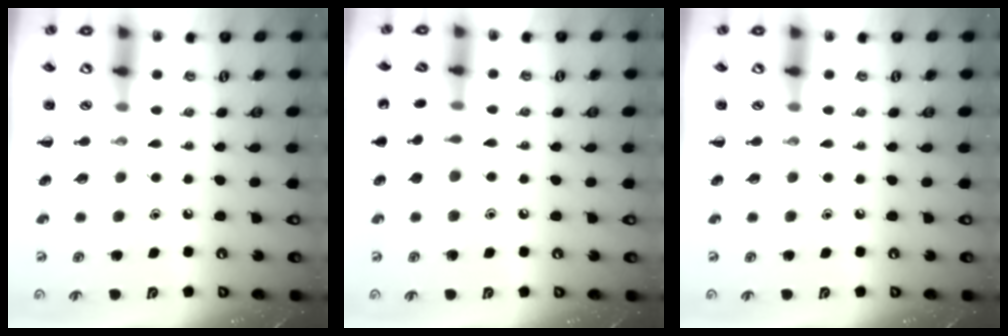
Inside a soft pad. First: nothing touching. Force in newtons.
{"total": 7.5, "press": 7.2, "slide": 2.0}
{"total": 0.0}